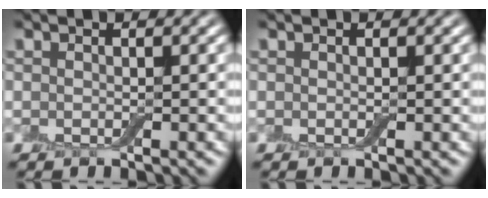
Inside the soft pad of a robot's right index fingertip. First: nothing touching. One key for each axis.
{"total": 0.0}